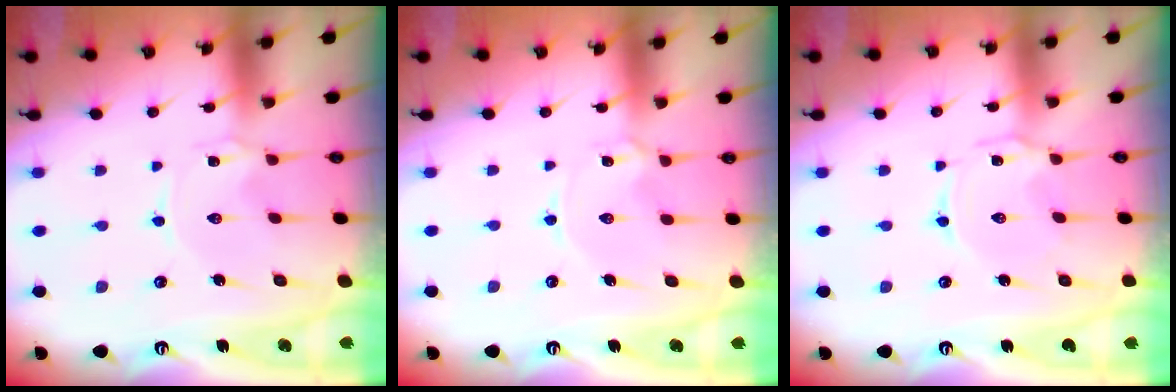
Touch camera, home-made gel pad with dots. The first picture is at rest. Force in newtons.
{"total": 2.0, "press": 2.0, "slide": 0.1}
{"total": 1.8, "press": 1.7, "slide": 0.4}